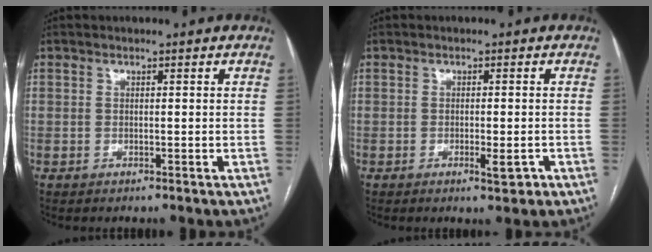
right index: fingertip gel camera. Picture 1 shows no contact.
{"total": 2.3, "force": [-1.1, 0.5, 2.0], "torque": [-0.031, -0.002, -0.013]}